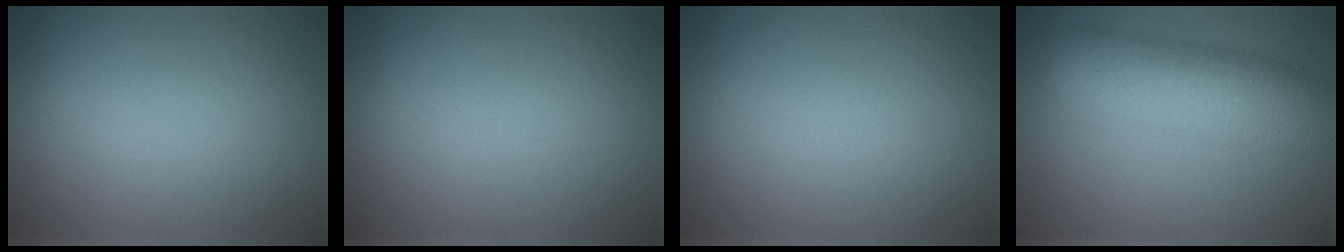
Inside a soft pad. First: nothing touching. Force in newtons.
{"total": 0.0}
{"total": 0.0}
{"total": 7.6, "press": 7.6, "slide": 0.2}